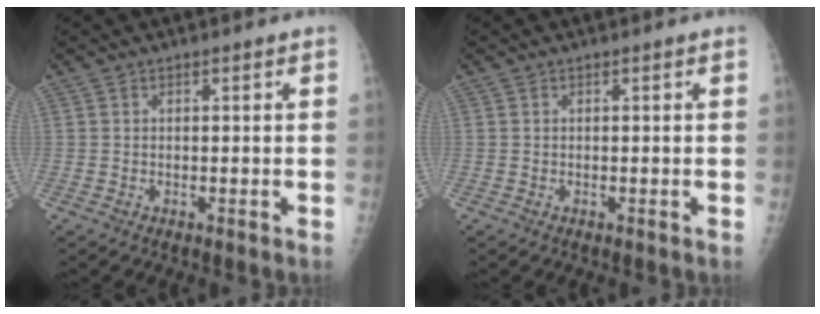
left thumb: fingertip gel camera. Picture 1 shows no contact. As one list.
[{"total": 0.0}]